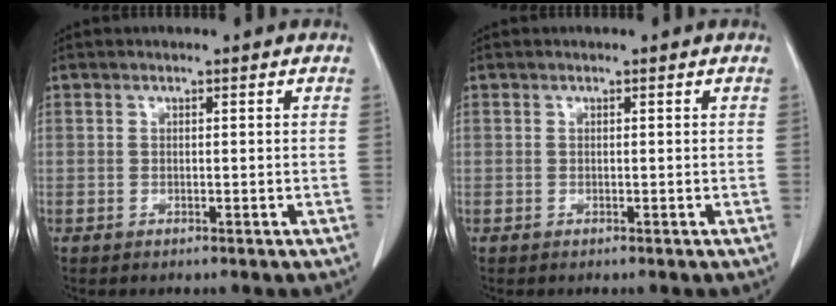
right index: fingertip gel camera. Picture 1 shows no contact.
{"total": 0.0}